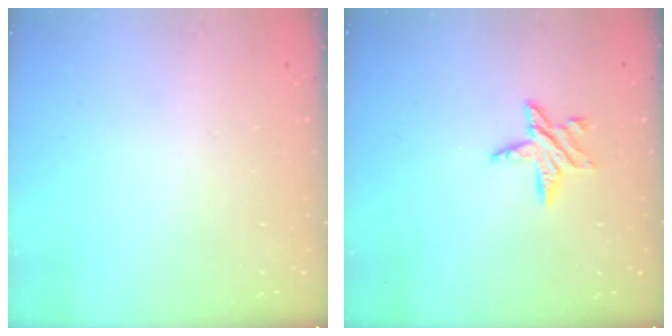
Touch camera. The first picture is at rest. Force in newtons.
{"total": 7.3, "press": 7.3, "slide": 0.5}